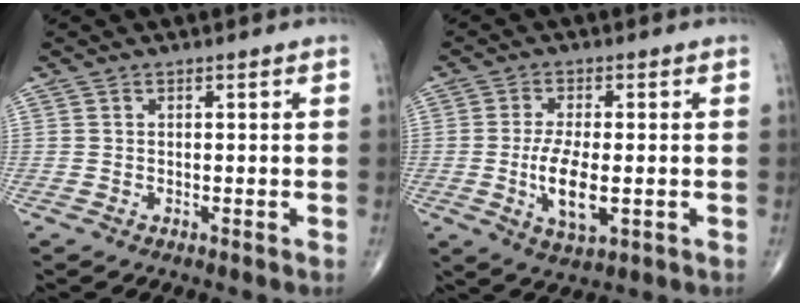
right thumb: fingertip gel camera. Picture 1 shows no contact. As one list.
[{"total": 8.0, "force": [-1.3, 3.0, 7.3], "torque": [-0.140, -0.012, -0.020]}]